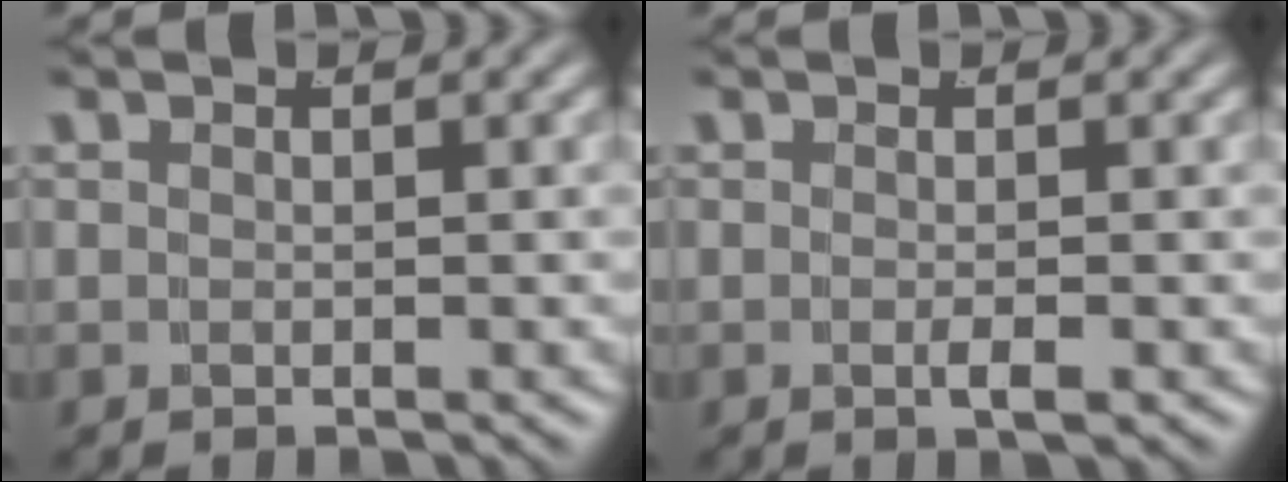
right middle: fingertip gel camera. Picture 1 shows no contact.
{"total": 1.1, "force": [-0.5, 0.1, 1.0], "torque": [-0.016, -0.002, -0.008]}